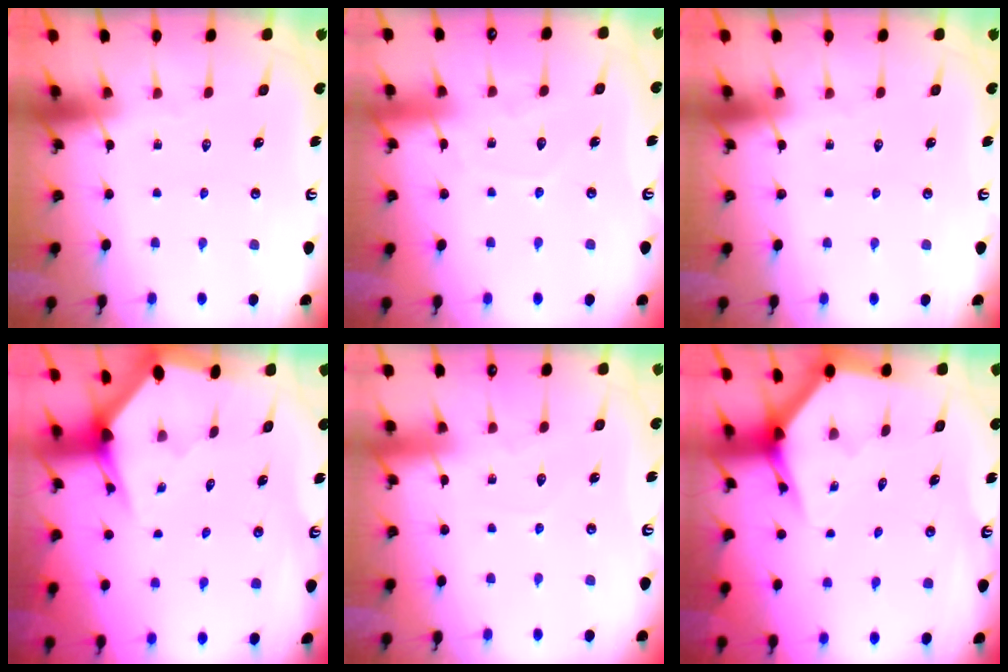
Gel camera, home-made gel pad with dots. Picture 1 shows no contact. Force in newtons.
{"total": 5.7, "press": 5.7, "slide": 0.6}
{"total": 0.0}
{"total": 3.1, "press": 3.1, "slide": 0.2}
{"total": 2.9, "press": 2.9, "slide": 0.2}
{"total": 3.8, "press": 3.8, "slide": 0.3}